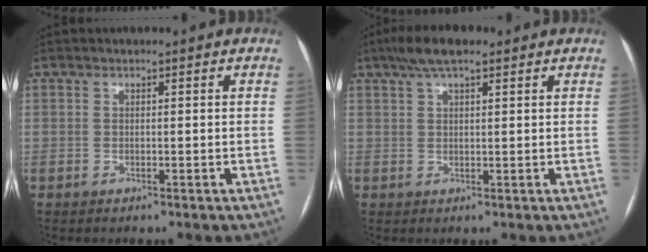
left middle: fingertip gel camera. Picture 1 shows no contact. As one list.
[{"total": 6.0, "force": [4.1, 1.5, 4.1], "torque": [-0.080, 0.026, 0.069]}]